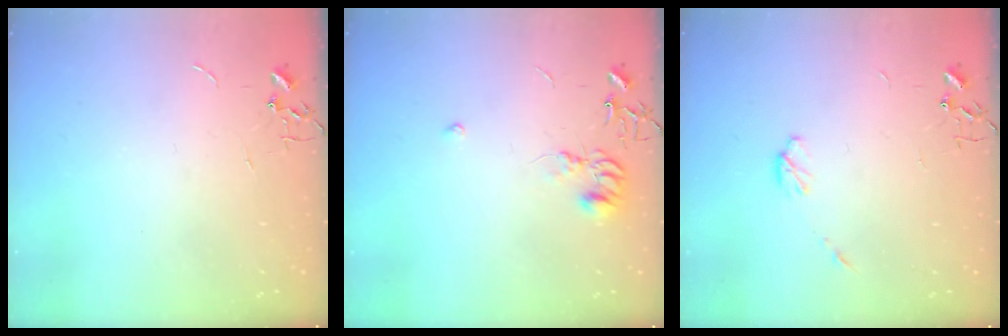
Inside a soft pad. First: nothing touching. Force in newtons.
{"total": 7.6, "press": 7.6, "slide": 0.8}
{"total": 4.9, "press": 4.9, "slide": 0.6}